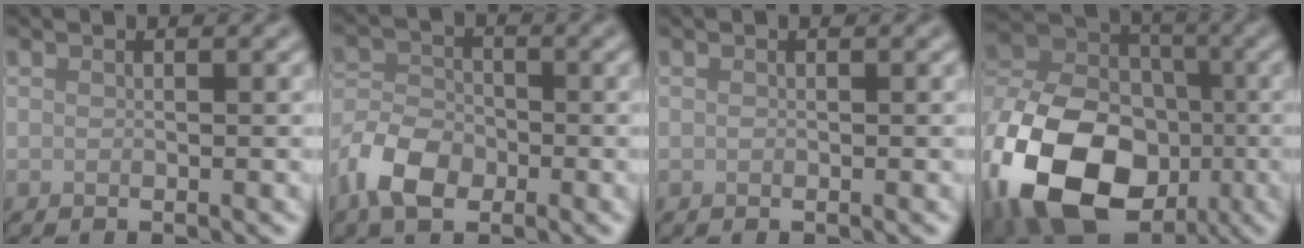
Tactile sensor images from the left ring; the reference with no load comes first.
{"total": 5.2, "force": [-2.8, 3.3, 2.9], "torque": [-0.059, 0.004, -0.063]}
{"total": 0.0}
{"total": 18.0, "force": [-7.0, 12.9, 10.4], "torque": [-0.220, -0.016, -0.123]}